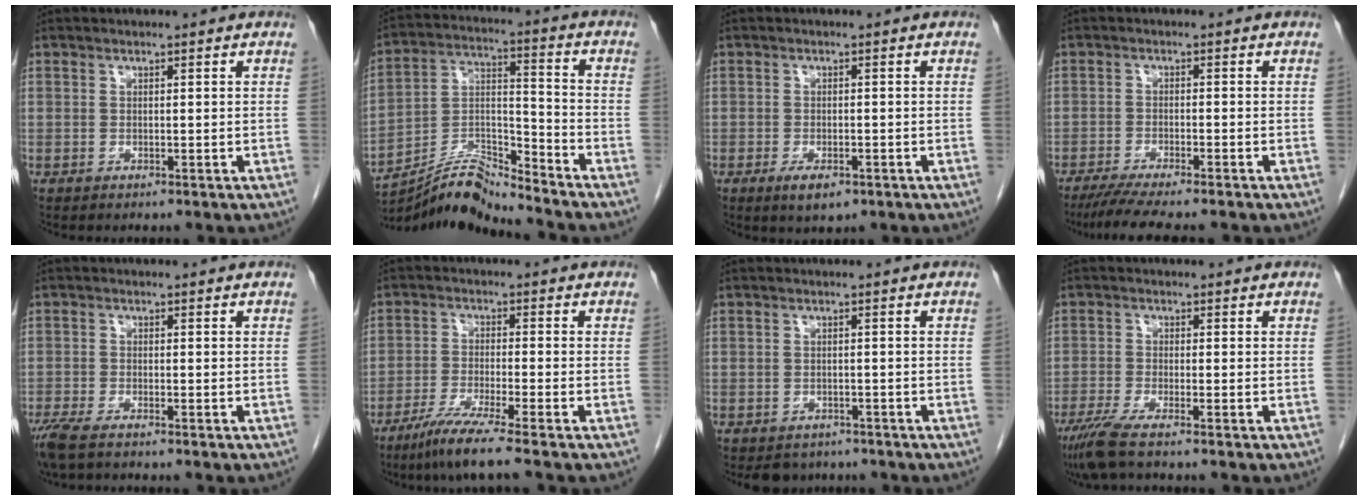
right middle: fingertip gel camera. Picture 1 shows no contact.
{"total": 9.4, "force": [-9.2, -1.2, 1.3], "torque": [-0.034, 0.031, -0.170]}
{"total": 3.5, "force": [-1.9, 1.4, 2.6], "torque": [-0.046, -0.002, -0.024]}
{"total": 8.4, "force": [-7.0, 0.3, 4.5], "torque": [-0.065, -0.019, -0.112]}
{"total": 4.6, "force": [-3.8, 0.5, 2.6], "torque": [-0.049, -0.011, -0.067]}
{"total": 7.2, "force": [-5.4, -1.1, 4.6], "torque": [-0.082, -0.026, -0.103]}
{"total": 3.8, "force": [-3.2, 2.1, 0.3], "torque": [0.003, 0.004, -0.044]}
{"total": 4.9, "force": [-3.7, -0.3, 3.2], "torque": [-0.062, -0.015, -0.074]}